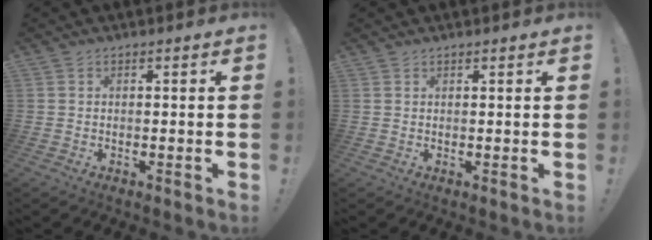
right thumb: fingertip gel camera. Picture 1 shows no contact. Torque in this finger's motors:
{"motor_torque": [-0.08, 0.77, 1.20, 1.34, 0.00]}